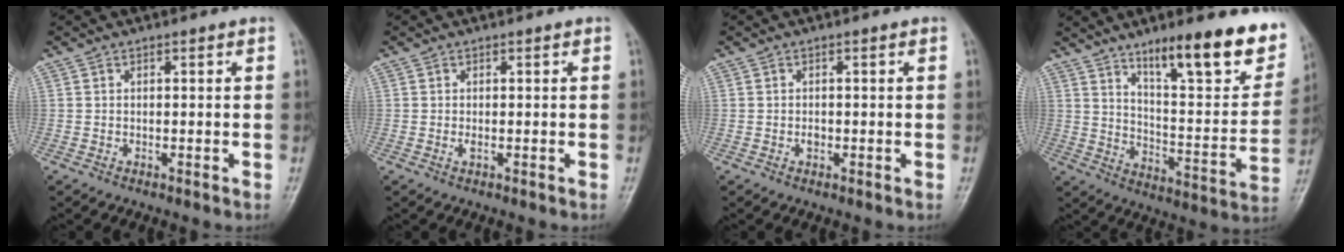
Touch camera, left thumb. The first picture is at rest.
{"total": 1.1, "force": [-0.1, 0.3, 1.0], "torque": [-0.017, 0.004, 0.002]}
{"total": 1.1, "force": [-0.3, 0.7, 0.8], "torque": [-0.008, 0.004, -0.004]}
{"total": 21.7, "force": [13.5, 5.8, 16.0], "torque": [-0.186, -0.067, 0.209]}